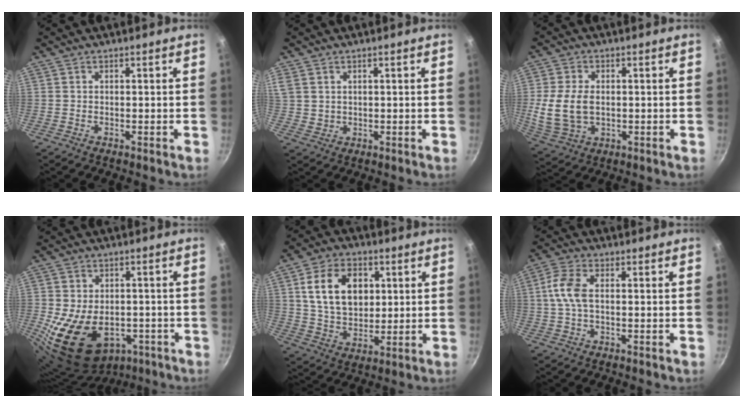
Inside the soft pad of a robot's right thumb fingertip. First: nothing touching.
{"total": 5.4, "force": [2.3, 4.2, 2.5], "torque": [-0.041, -0.001, 0.052]}
{"total": 9.7, "force": [0.0, 6.8, 6.9], "torque": [-0.128, -0.004, 0.009]}
{"total": 16.0, "force": [-5.4, 10.9, 10.4], "torque": [-0.157, 0.016, -0.069]}
{"total": 14.2, "force": [3.6, 10.1, 9.4], "torque": [-0.137, -0.005, 0.065]}
{"total": 6.2, "force": [0.5, 3.4, 5.2], "torque": [-0.115, 0.012, 0.004]}